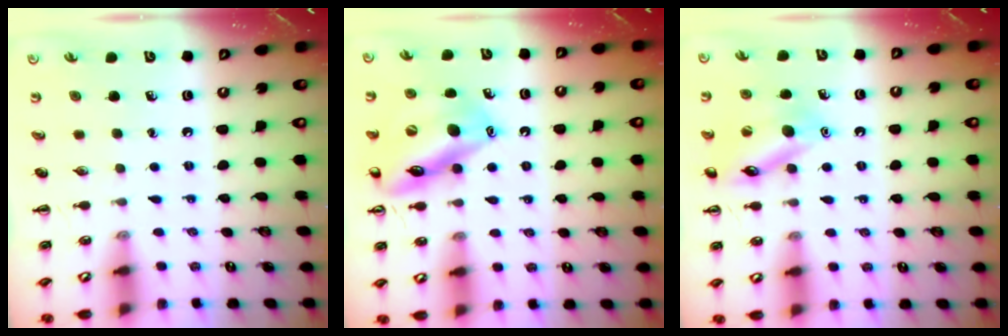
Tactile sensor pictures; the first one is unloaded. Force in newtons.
{"total": 15.4, "press": 15.4, "slide": 1.3}
{"total": 13.6, "press": 13.5, "slide": 2.0}